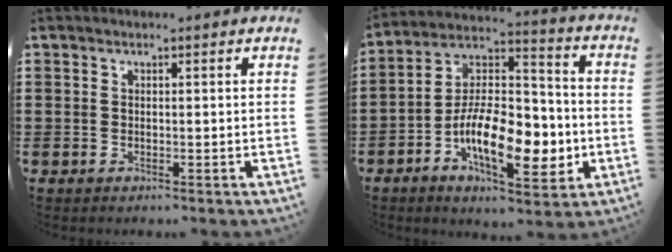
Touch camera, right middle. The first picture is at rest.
{"total": 13.1, "force": [-4.6, 5.9, 10.7], "torque": [-0.206, -0.002, -0.086]}